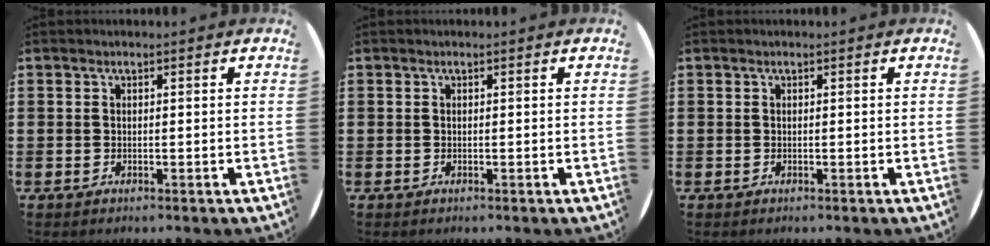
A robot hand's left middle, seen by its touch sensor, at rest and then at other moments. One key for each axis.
{"total": 0.0}
{"total": 0.0}